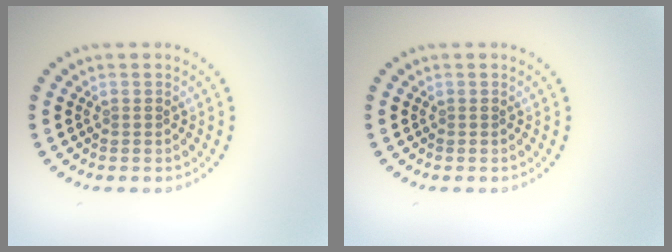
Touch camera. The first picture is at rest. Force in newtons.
{"total": 0.0}